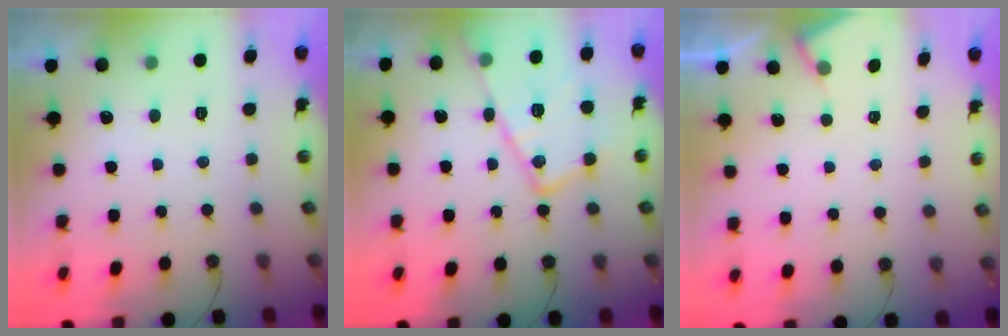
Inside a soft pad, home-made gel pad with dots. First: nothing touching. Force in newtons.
{"total": 19.8, "press": 19.7, "slide": 1.8}
{"total": 2.8, "press": 2.7, "slide": 0.4}